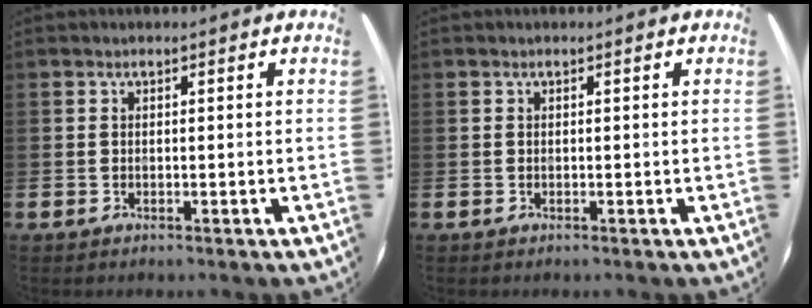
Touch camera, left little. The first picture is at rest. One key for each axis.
{"total": 0.0}